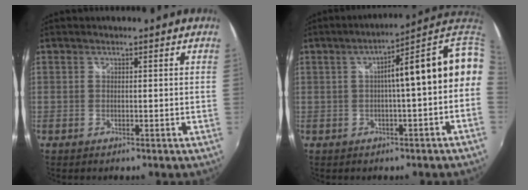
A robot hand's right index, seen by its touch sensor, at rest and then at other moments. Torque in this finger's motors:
{"motor_torque": [1.01, -0.40, 0.43, 0.13]}